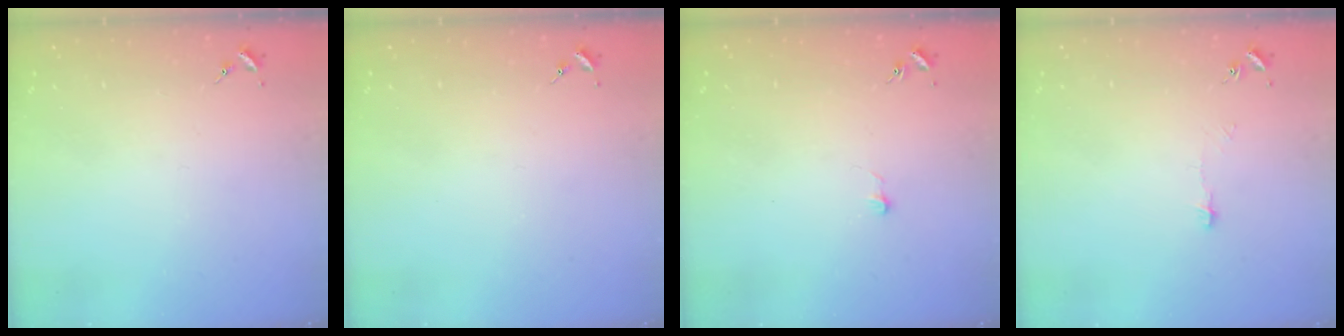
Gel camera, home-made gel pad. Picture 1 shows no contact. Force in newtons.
{"total": 0.0}
{"total": 2.9, "press": 2.9, "slide": 0.2}
{"total": 3.2, "press": 3.2, "slide": 0.3}